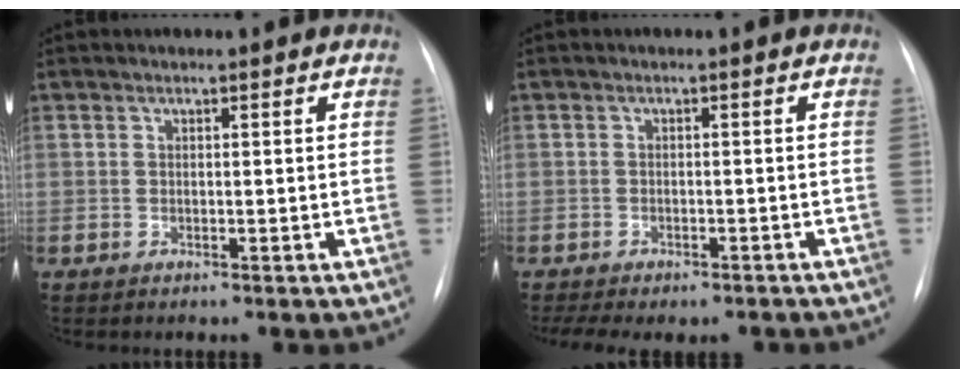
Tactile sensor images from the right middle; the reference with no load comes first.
{"total": 8.0, "force": [-6.4, 3.3, 3.5], "torque": [-0.051, 0.007, -0.084]}